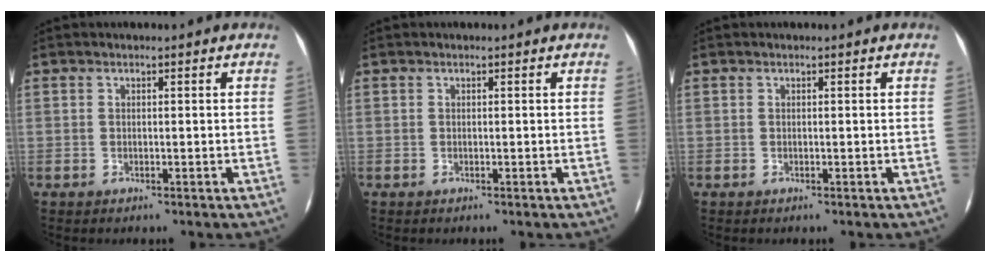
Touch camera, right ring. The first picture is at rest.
{"total": 0.0}
{"total": 0.0}